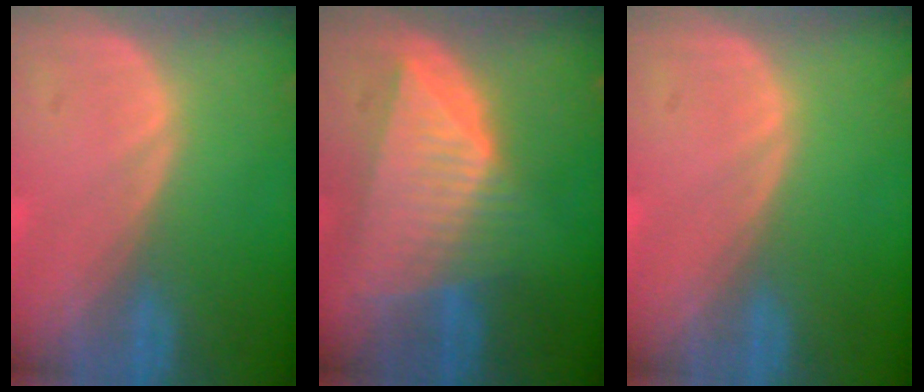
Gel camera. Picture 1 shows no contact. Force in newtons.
{"total": 8.8, "press": 7.9, "slide": 3.9}
{"total": 0.0}